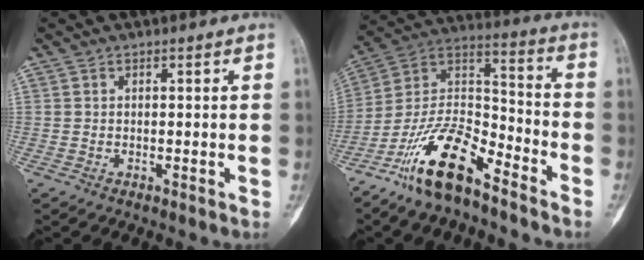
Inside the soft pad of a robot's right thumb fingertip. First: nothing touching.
{"total": 16.5, "force": [-11.3, 5.6, 10.6], "torque": [-0.188, 0.082, -0.213]}